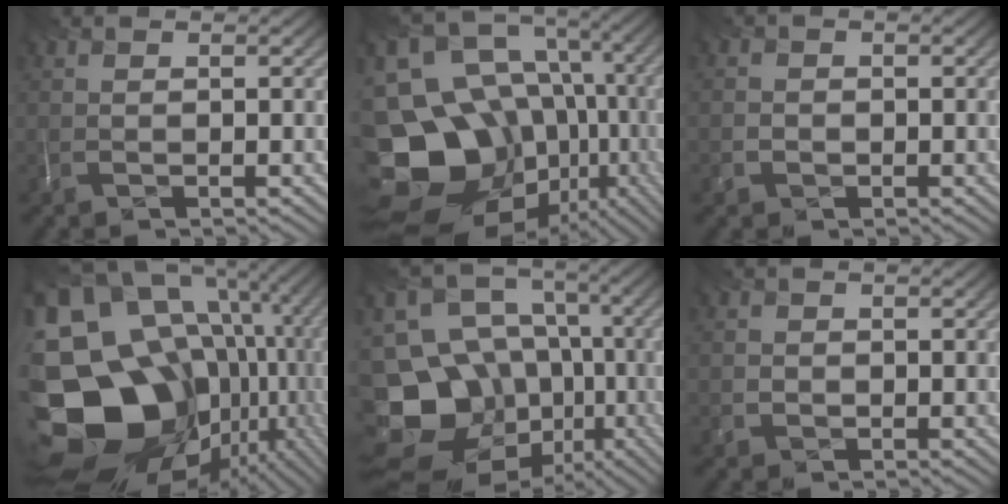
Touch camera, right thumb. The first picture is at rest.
{"total": 19.3, "force": [-6.6, 15.1, 10.0], "torque": [-0.227, -0.050, -0.085]}
{"total": 2.1, "force": [-1.3, 1.4, -0.9], "torque": [0.023, -0.015, -0.028]}
{"total": 21.4, "force": [-3.1, 17.2, 12.3], "torque": [-0.242, -0.040, -0.051]}
{"total": 18.5, "force": [-8.1, 14.5, 8.1], "torque": [-0.183, -0.032, -0.125]}
{"total": 1.8, "force": [-1.0, 1.3, -0.9], "torque": [0.019, -0.013, -0.021]}